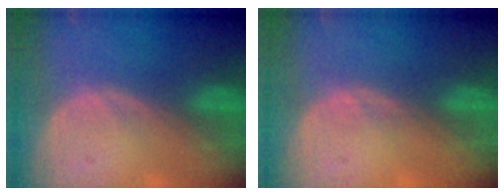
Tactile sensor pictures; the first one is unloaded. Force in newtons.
{"total": 0.8, "press": 0.6, "slide": 0.5}